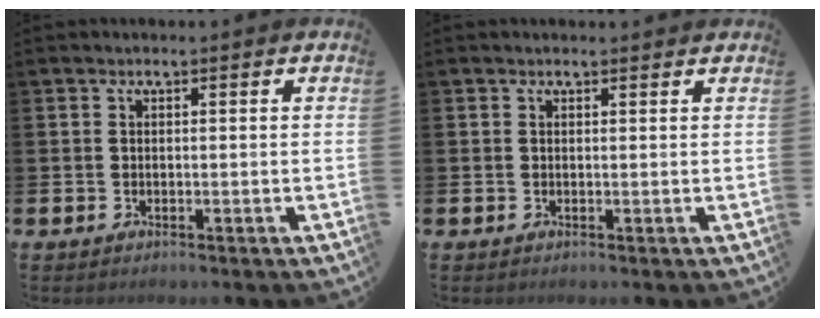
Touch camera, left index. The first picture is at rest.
{"total": 0.5, "force": [0.5, 0.1, 0.2], "torque": [0.007, -0.004, 0.007]}